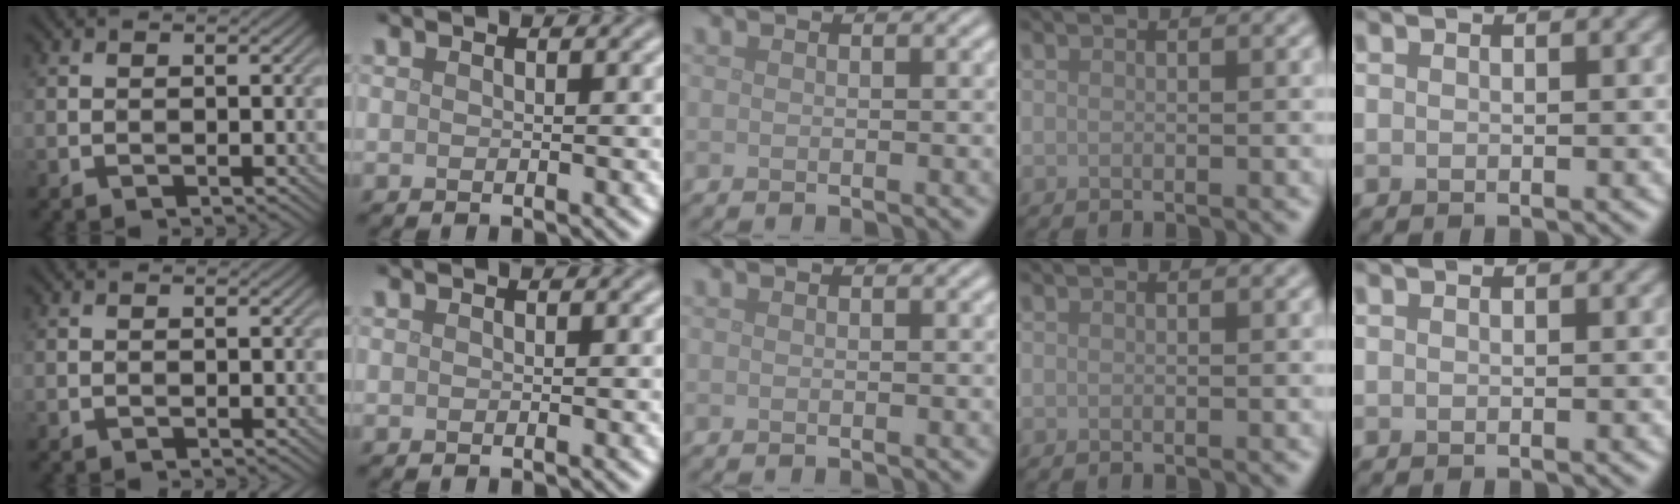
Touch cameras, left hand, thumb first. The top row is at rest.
{}